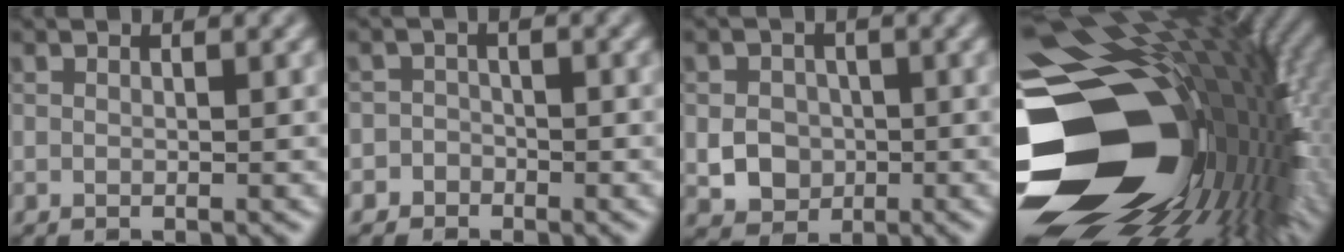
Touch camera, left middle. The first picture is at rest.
{"total": 2.4, "force": [-1.5, 1.8, -0.2], "torque": [0.036, 0.008, -0.032]}
{"total": 3.2, "force": [-0.5, 2.9, 1.4], "torque": [-0.024, -0.001, -0.010]}
{"total": 20.8, "force": [-2.4, 14.1, 15.1], "torque": [-0.275, -0.034, -0.017]}